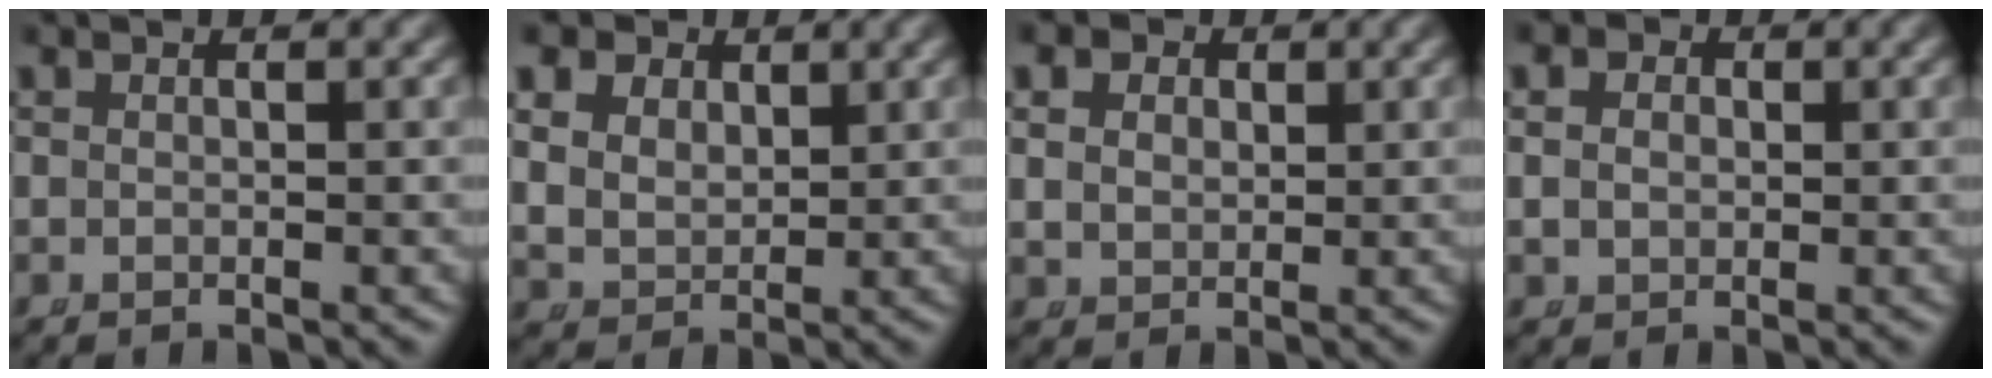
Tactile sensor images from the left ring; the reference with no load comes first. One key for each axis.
{"total": 6.6, "fx": 1.9, "fy": 5.6, "fz": 2.9, "tx": -0.074, "ty": -0.018, "tz": 0.039}
{"total": 4.3, "fx": 1.2, "fy": 3.6, "fz": 1.9, "tx": -0.043, "ty": -0.009, "tz": 0.027}
{"total": 2.5, "fx": 0.4, "fy": 2.2, "fz": 1.1, "tx": -0.025, "ty": -0.007, "tz": 0.012}